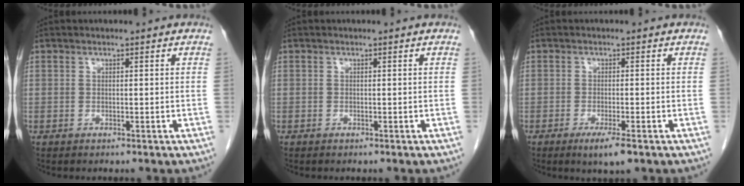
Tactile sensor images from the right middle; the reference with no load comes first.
{"total": 0.0}
{"total": 4.0, "force": [-2.3, 0.4, 3.2], "torque": [-0.055, -0.011, -0.037]}